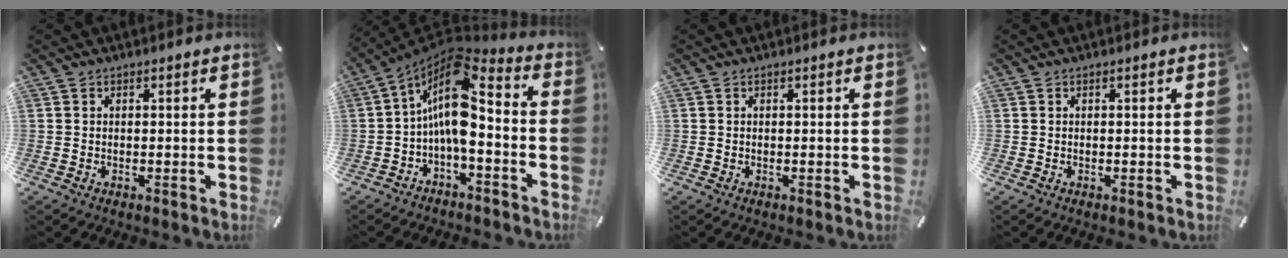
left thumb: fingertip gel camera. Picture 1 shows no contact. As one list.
[{"total": 12.7, "force": [-0.1, 6.3, 11.0], "torque": [-0.211, -0.021, -0.004]}, {"total": 0.0}, {"total": 0.0}]